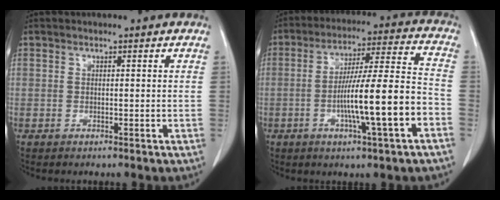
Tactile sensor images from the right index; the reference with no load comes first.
{"total": 14.5, "force": [-4.5, 0.4, 13.8], "torque": [-0.234, 0.008, -0.073]}